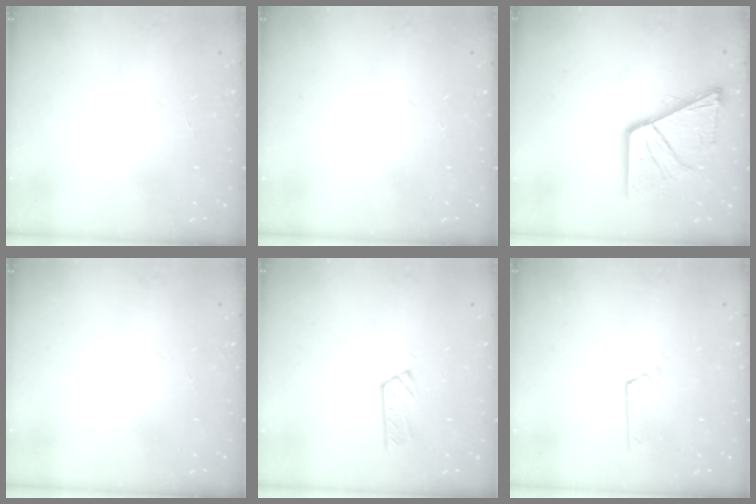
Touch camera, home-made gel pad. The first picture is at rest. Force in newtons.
{"total": 0.0}
{"total": 15.4, "press": 15.3, "slide": 1.7}
{"total": 0.0}
{"total": 3.6, "press": 3.6, "slide": 0.4}
{"total": 4.0, "press": 4.0, "slide": 0.6}